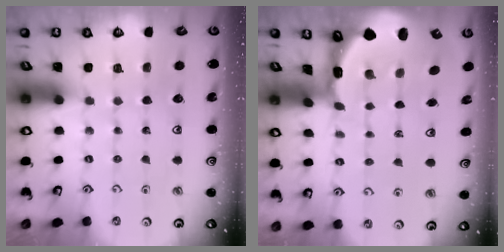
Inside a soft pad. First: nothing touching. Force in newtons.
{"total": 2.5, "press": 2.4, "slide": 0.9}